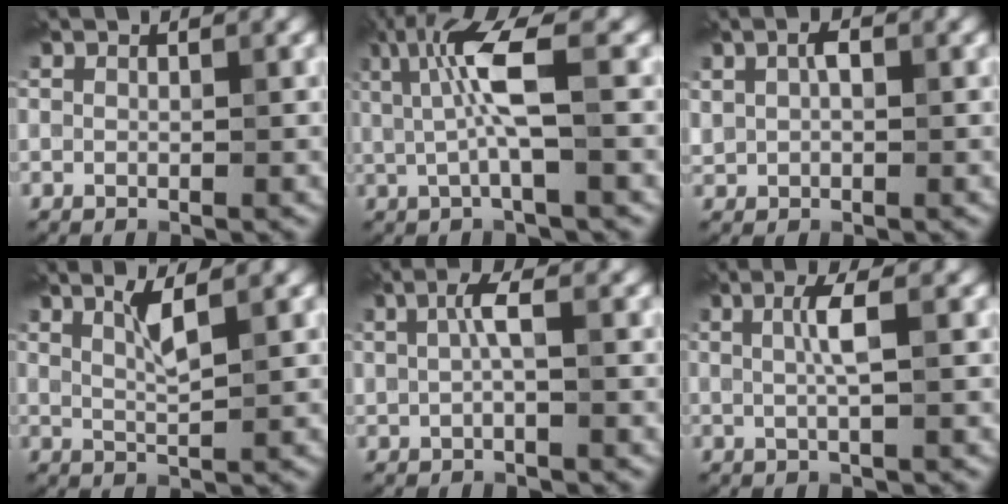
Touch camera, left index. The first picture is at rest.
{"total": 5.4, "force": [1.0, 0.8, 5.3], "torque": [-0.110, 0.006, 0.019]}
{"total": 1.9, "force": [0.6, 1.3, 1.3], "torque": [-0.028, 0.006, 0.011]}
{"total": 2.5, "force": [1.3, 0.4, 2.1], "torque": [-0.038, -0.001, 0.026]}
{"total": 2.0, "force": [0.3, 0.4, 2.0], "torque": [-0.042, 0.003, 0.003]}
{"total": 2.6, "force": [0.4, 0.4, 2.5], "torque": [-0.047, 0.002, 0.005]}